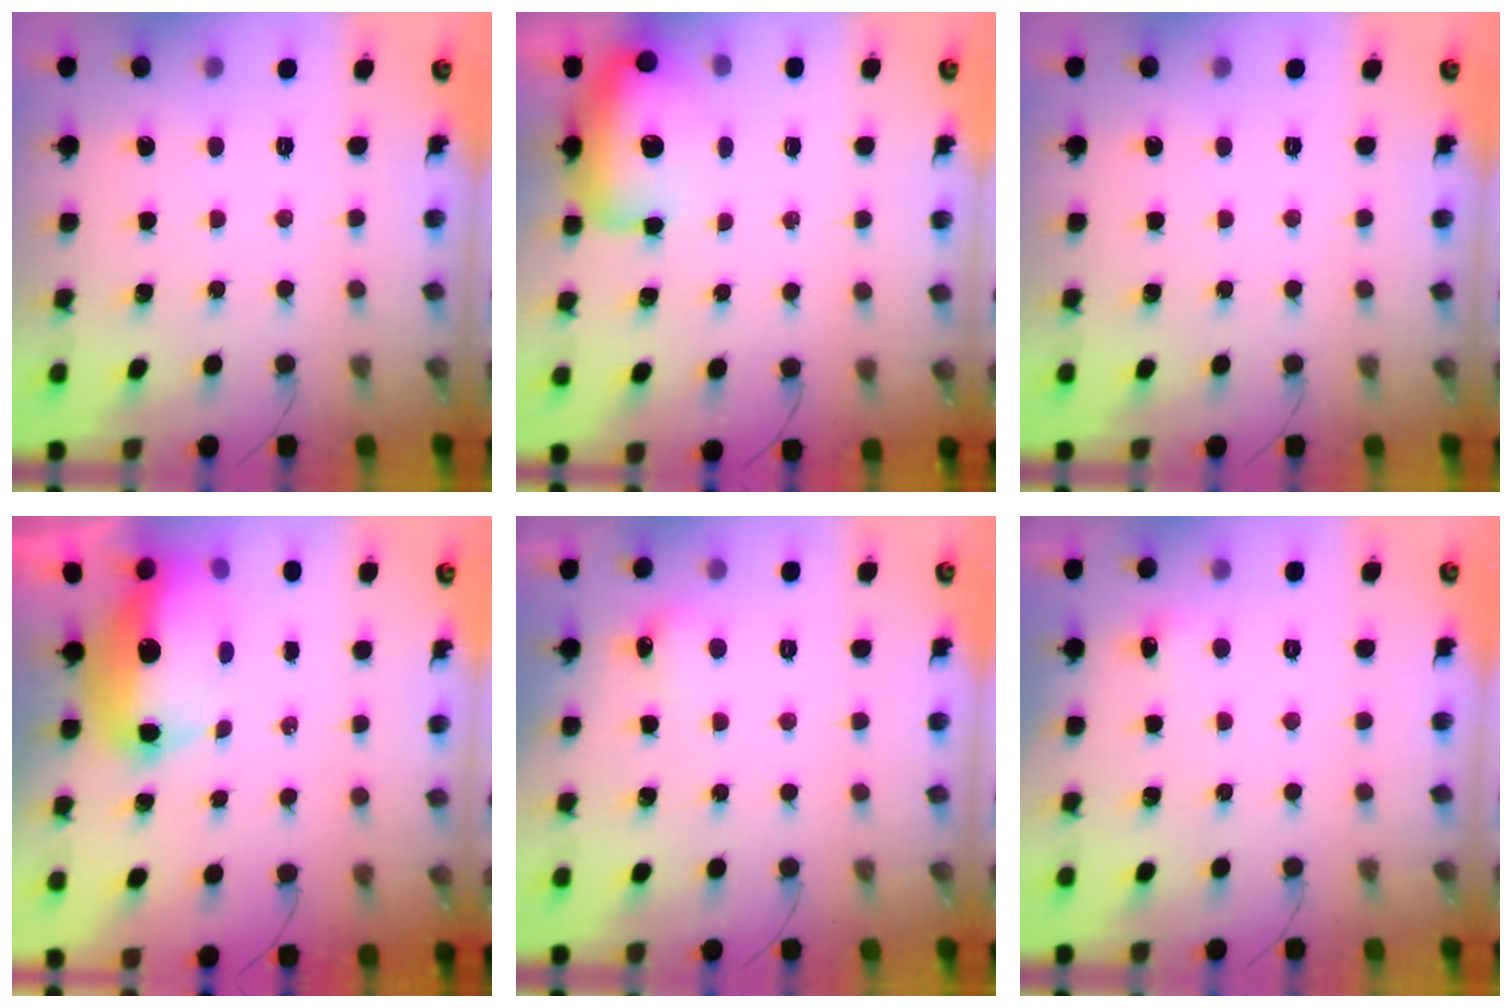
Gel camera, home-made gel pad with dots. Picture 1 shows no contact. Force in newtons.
{"total": 22.4, "press": 19.2, "slide": 11.5}
{"total": 0.0}
{"total": 11.6, "press": 11.4, "slide": 2.2}
{"total": 5.6, "press": 5.4, "slide": 1.7}
{"total": 3.7, "press": 3.5, "slide": 1.0}